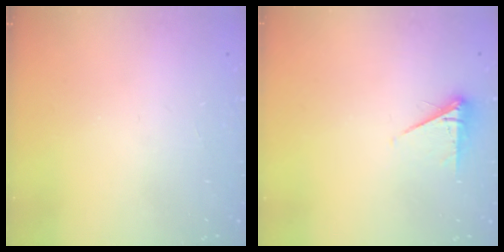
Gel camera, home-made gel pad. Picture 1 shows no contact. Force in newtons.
{"total": 4.6, "press": 4.5, "slide": 0.7}